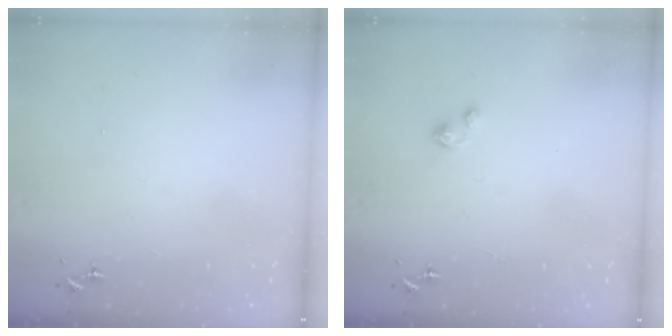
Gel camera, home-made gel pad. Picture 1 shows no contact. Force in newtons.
{"total": 2.3, "press": 2.3, "slide": 0.2}